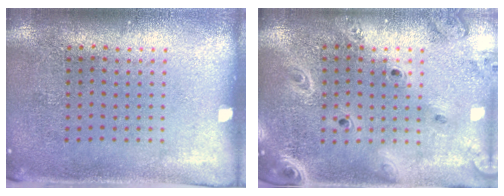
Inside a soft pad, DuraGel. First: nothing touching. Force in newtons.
{"total": 2.5, "press": 2.2, "slide": 1.2}